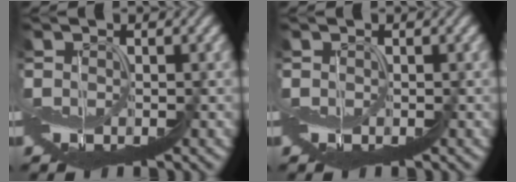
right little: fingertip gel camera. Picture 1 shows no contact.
{"total": 0.0}